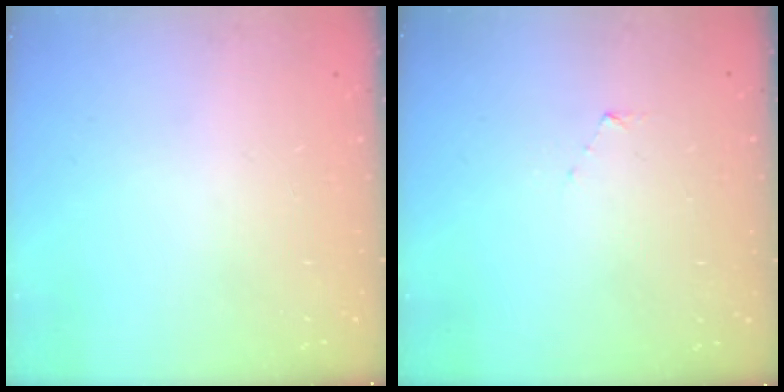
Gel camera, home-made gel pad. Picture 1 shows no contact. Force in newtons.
{"total": 2.9, "press": 2.8, "slide": 0.3}